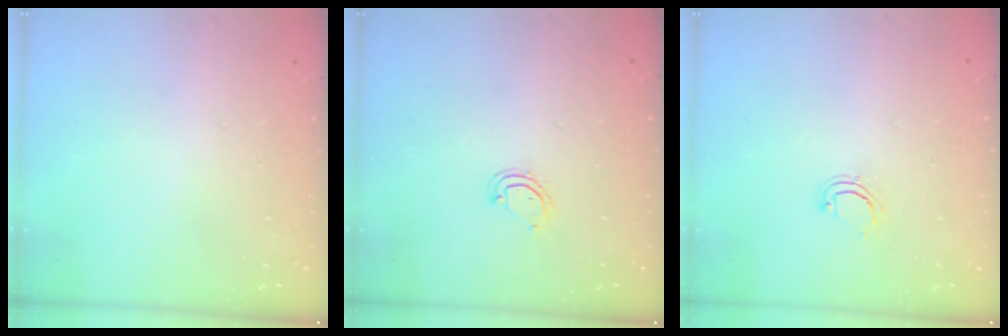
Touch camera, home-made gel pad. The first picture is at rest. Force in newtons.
{"total": 4.7, "press": 4.6, "slide": 0.4}
{"total": 4.2, "press": 4.1, "slide": 0.8}